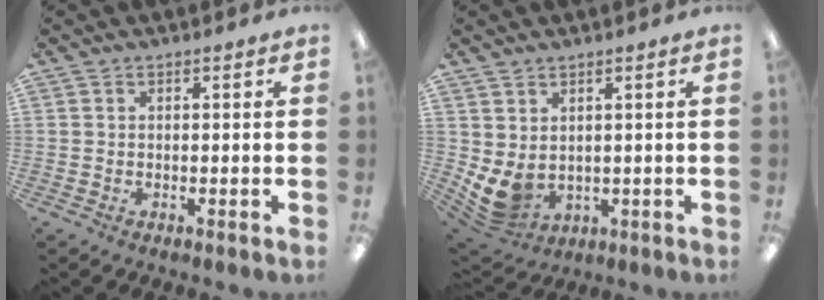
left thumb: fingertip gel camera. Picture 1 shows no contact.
{"total": 6.6, "force": [1.4, 5.2, 3.9], "torque": [-0.098, -0.014, 0.030]}